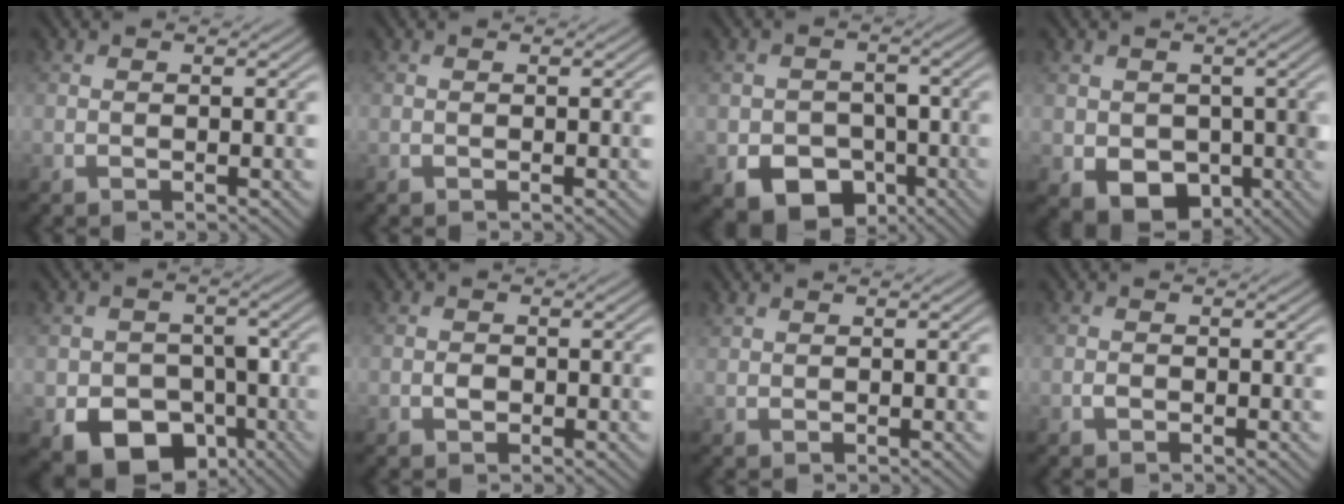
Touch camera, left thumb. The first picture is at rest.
{"total": 0.0}
{"total": 7.8, "force": [-3.3, 6.1, 3.7], "torque": [-0.066, -0.023, -0.053]}
{"total": 5.9, "force": [-0.8, 4.9, 3.2], "torque": [-0.075, -0.026, -0.011]}
{"total": 9.6, "force": [-3.9, 7.5, 4.7], "torque": [-0.078, -0.030, -0.069]}
{"total": 1.2, "force": [-0.3, 0.9, 0.6], "torque": [-0.011, -0.002, -0.010]}
{"total": 0.8, "force": [0.7, 0.3, 0.1], "torque": [-0.007, 0.000, 0.020]}
{"total": 0.7, "force": [-0.4, 0.5, 0.3], "torque": [-0.007, -0.001, -0.007]}